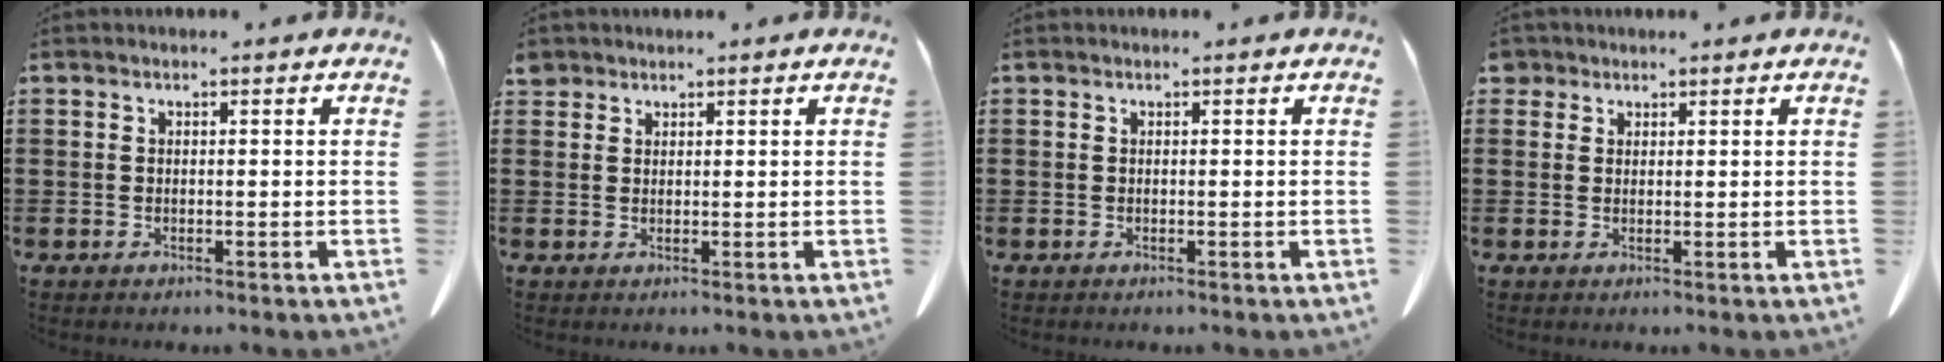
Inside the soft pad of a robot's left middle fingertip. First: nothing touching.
{"total": 1.6, "force": [1.4, 0.7, 0.2], "torque": [-0.009, 0.001, 0.029]}
{"total": 0.0}
{"total": 1.7, "force": [1.3, 1.0, 0.2], "torque": [-0.010, 0.003, 0.028]}